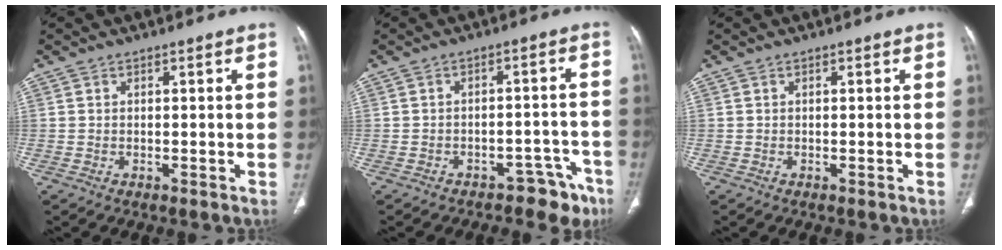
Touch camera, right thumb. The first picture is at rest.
{"total": 6.9, "force": [-5.2, 3.9, 2.3], "torque": [-0.001, 0.063, -0.069]}
{"total": 0.0}